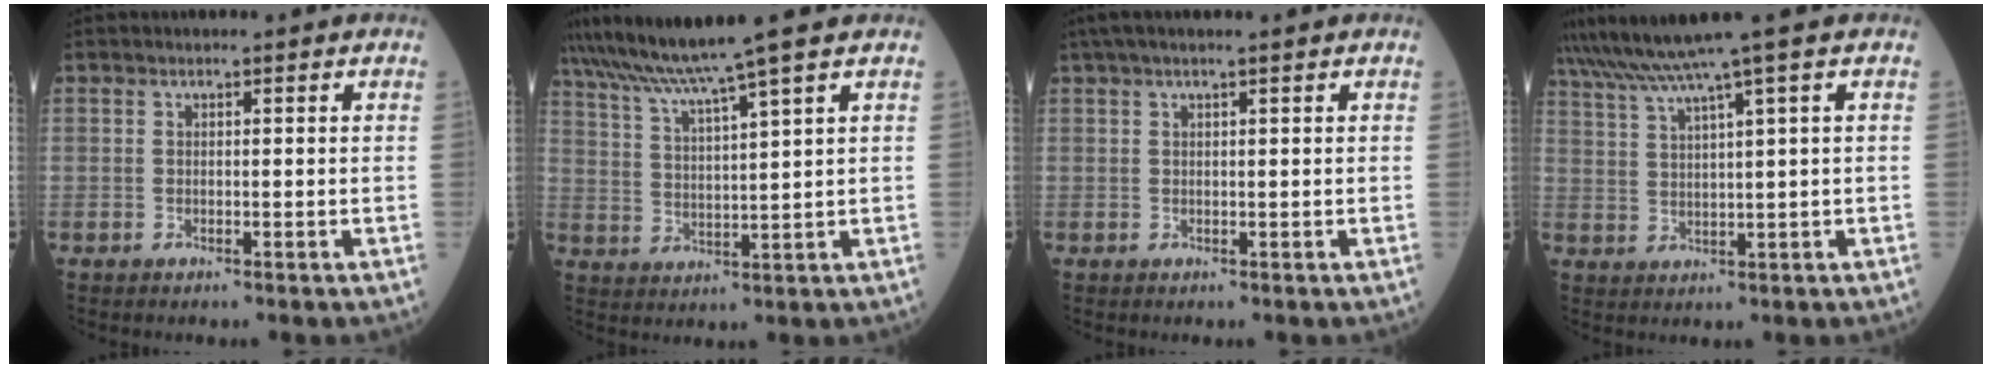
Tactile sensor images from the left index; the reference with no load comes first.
{"total": 9.0, "force": [7.3, -2.2, 4.8], "torque": [-0.089, 0.009, 0.133]}
{"total": 3.8, "force": [2.8, -0.3, 2.5], "torque": [-0.043, 0.030, 0.051]}
{"total": 7.1, "force": [5.2, -2.3, 4.2], "torque": [-0.082, 0.014, 0.097]}